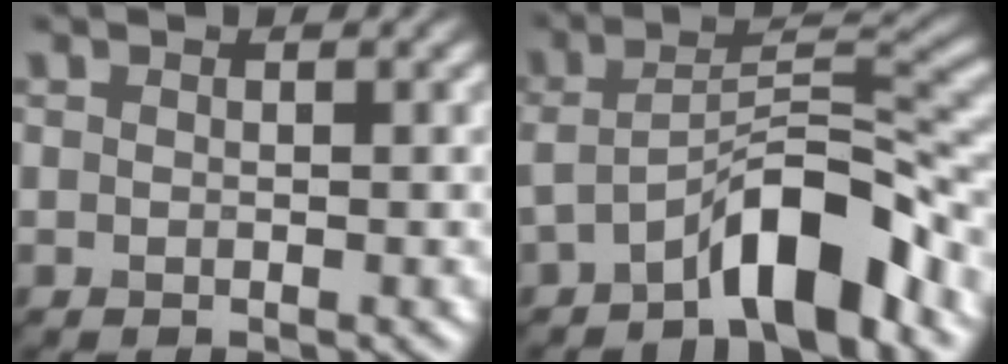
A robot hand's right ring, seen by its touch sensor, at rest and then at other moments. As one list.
[{"total": 7.1, "force": [-4.0, 1.8, 5.6], "torque": [-0.094, 0.012, -0.074]}]